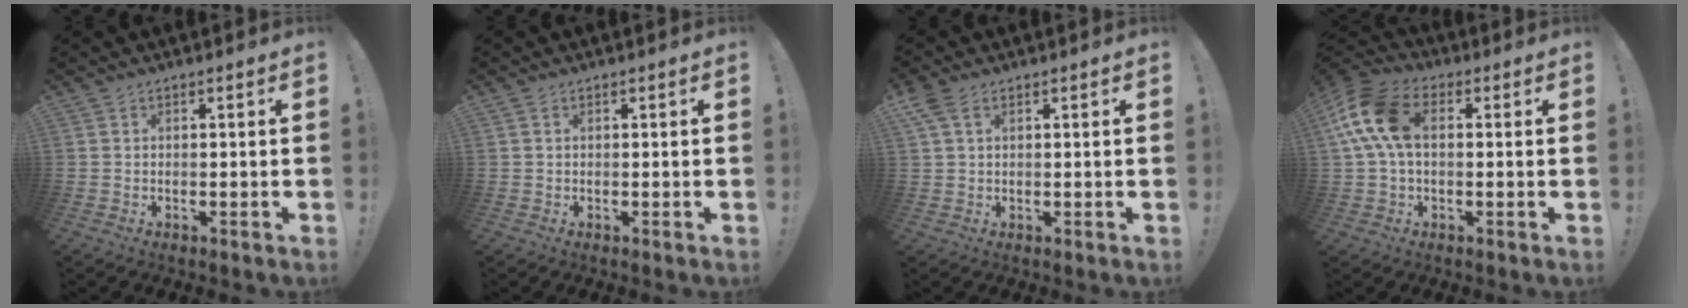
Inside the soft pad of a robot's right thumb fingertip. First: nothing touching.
{"total": 0.0}
{"total": 3.9, "force": [1.9, 2.1, 2.8], "torque": [-0.058, 0.002, 0.038]}
{"total": 13.9, "force": [2.4, 8.8, 10.4], "torque": [-0.205, 0.004, 0.045]}